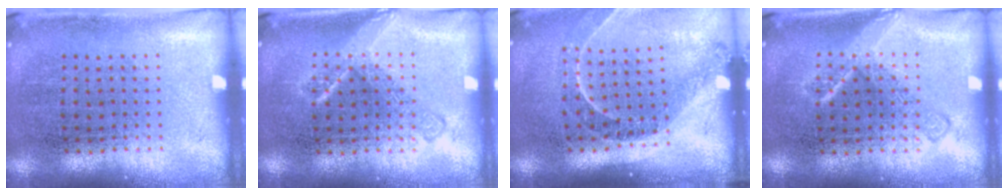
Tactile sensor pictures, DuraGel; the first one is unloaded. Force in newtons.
{"total": 1.5, "press": 1.5, "slide": 0.2}
{"total": 1.3, "press": 1.3, "slide": 0.2}
{"total": 2.0, "press": 2.0, "slide": 0.4}